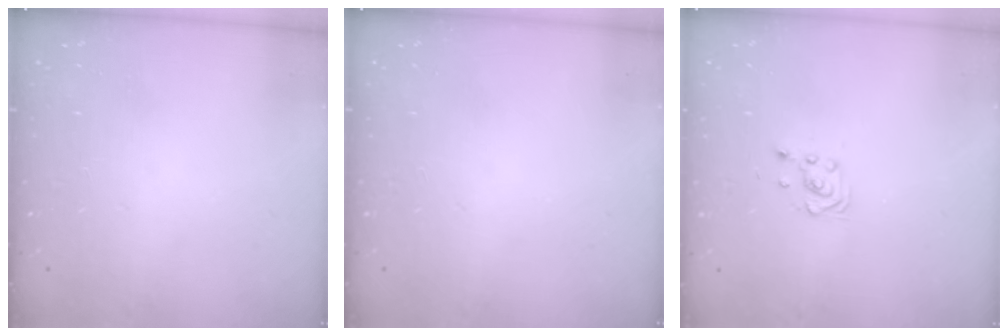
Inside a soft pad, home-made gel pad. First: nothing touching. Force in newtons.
{"total": 0.0}
{"total": 3.7, "press": 3.6, "slide": 0.5}